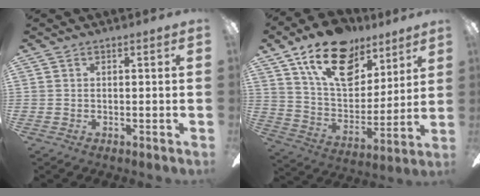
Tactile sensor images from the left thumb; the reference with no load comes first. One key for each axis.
{"total": 20.6, "fx": 12.5, "fy": 11.8, "fz": 11.4, "tx": -0.183, "ty": -0.064, "tz": 0.220}